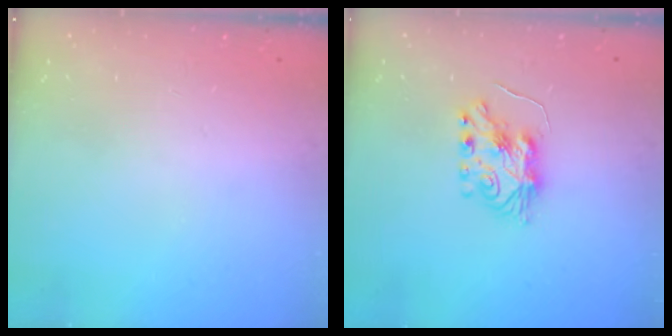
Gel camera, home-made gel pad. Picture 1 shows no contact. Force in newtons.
{"total": 8.7, "press": 8.6, "slide": 0.9}